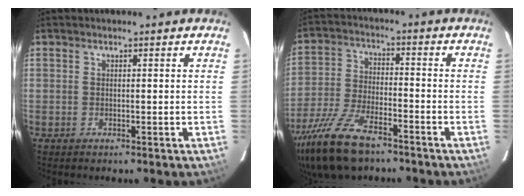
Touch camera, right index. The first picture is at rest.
{"total": 15.7, "force": [-11.3, 5.7, 9.2], "torque": [-0.211, -0.032, -0.216]}